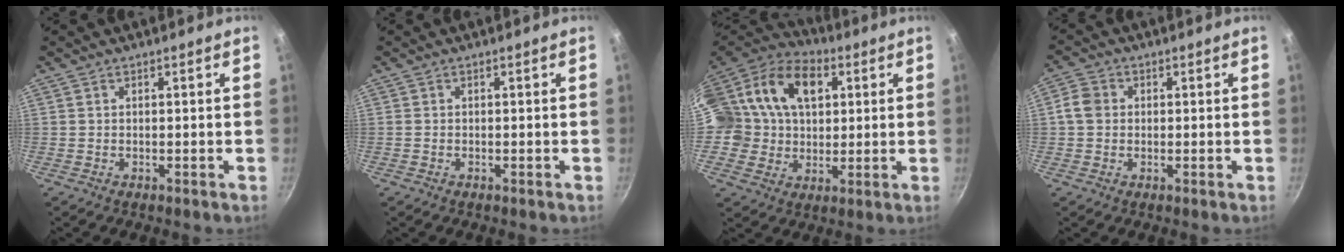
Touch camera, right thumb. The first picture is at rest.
{"total": 0.0}
{"total": 22.0, "force": [6.0, 17.3, 12.3], "torque": [-0.231, 0.028, 0.094]}
{"total": 4.0, "force": [0.1, 3.4, 2.0], "torque": [-0.029, 0.009, -0.009]}